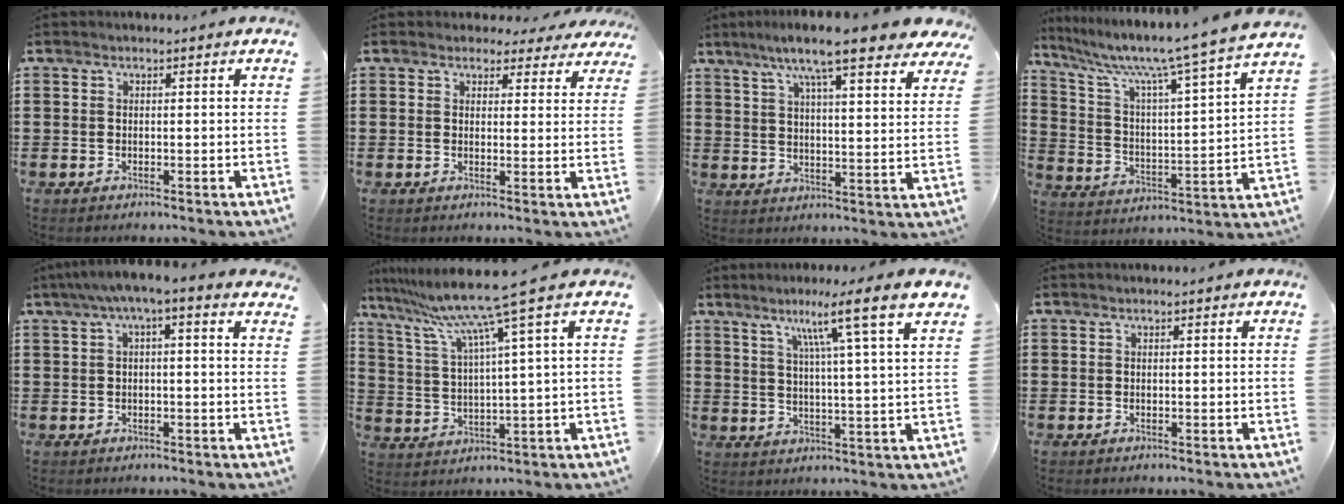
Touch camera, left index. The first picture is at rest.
{"total": 3.2, "force": [2.8, 1.5, 0.5], "torque": [-0.014, -0.003, 0.051]}
{"total": 10.3, "force": [8.0, 0.9, 6.4], "torque": [-0.135, -0.026, 0.131]}
{"total": 8.3, "force": [7.0, -1.0, 4.3], "torque": [-0.113, -0.059, 0.105]}
{"total": 3.1, "force": [0.8, 0.4, 2.9], "torque": [-0.057, 0.001, 0.010]}
{"total": 10.2, "force": [6.8, -1.4, 7.4], "torque": [-0.177, -0.037, 0.104]}
{"total": 9.0, "force": [5.7, -1.0, 6.9], "torque": [-0.129, -0.026, 0.082]}
{"total": 0.0}